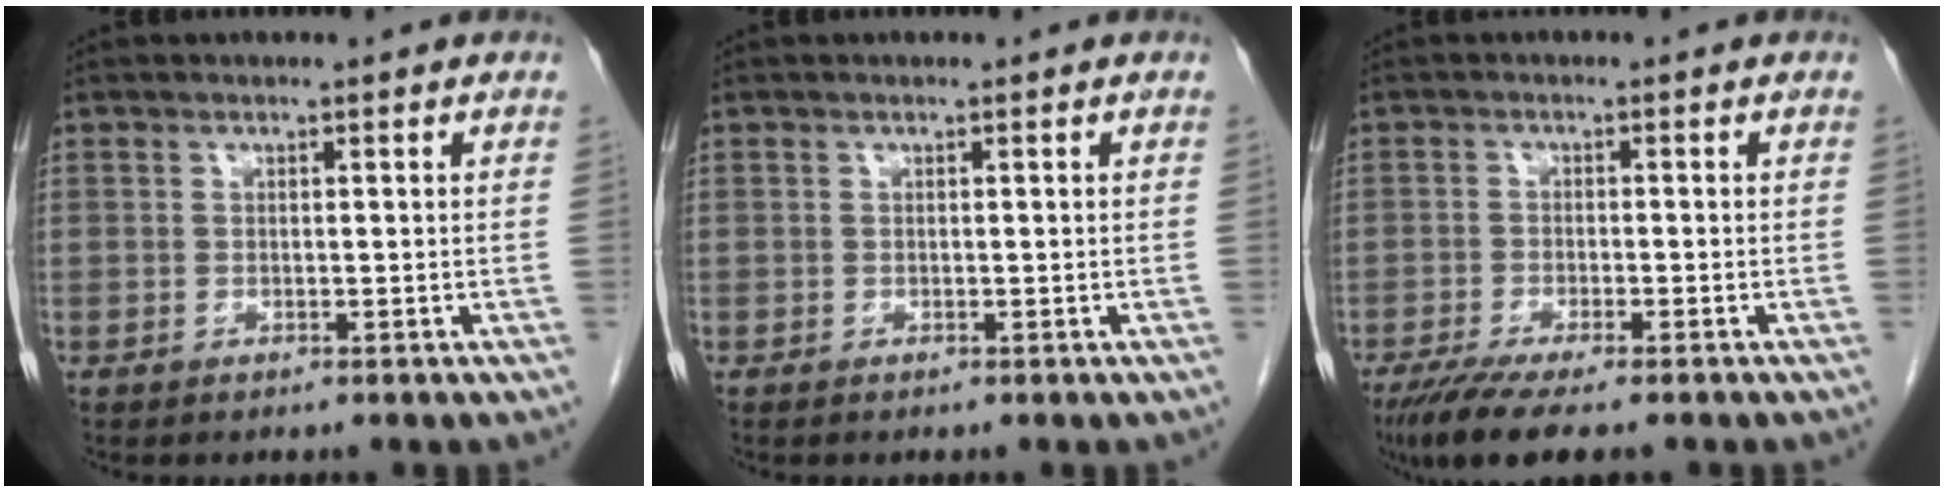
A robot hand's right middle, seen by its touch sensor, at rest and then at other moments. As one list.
[{"total": 0.0}, {"total": 8.1, "force": [-6.2, 1.1, 5.1], "torque": [-0.084, -0.019, -0.100]}]